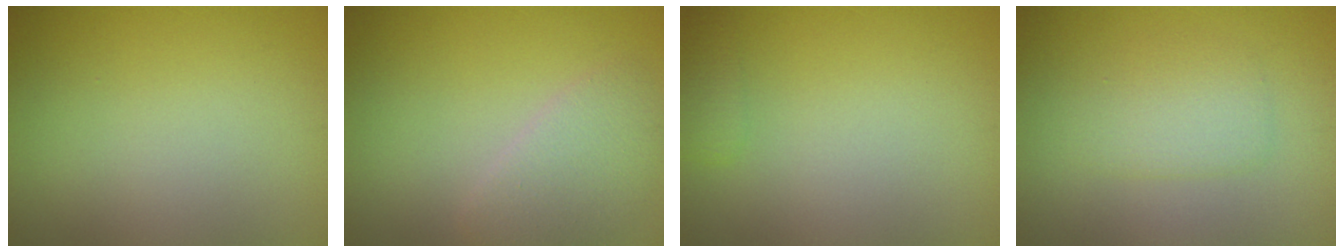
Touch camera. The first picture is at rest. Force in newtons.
{"total": 2.7, "press": 2.7, "slide": 0.2}
{"total": 1.1, "press": 1.1, "slide": 0.1}
{"total": 2.3, "press": 2.3, "slide": 0.1}